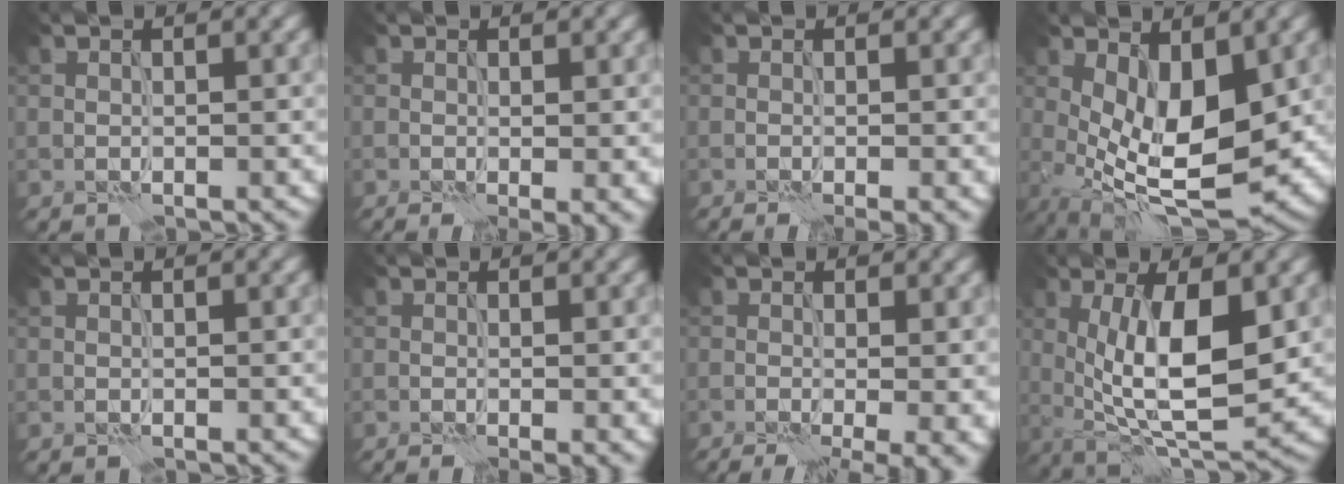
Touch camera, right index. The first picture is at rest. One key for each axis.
{"total": 2.1, "fx": -0.2, "fy": 0.3, "fz": 2.0, "tx": -0.030, "ty": -0.005, "tz": -0.004}
{"total": 1.8, "fx": -0.7, "fy": 0.1, "fz": 1.7, "tx": -0.022, "ty": -0.005, "tz": -0.012}
{"total": 9.0, "fx": -0.4, "fy": 3.8, "fz": 8.2, "tx": -0.154, "ty": -0.009, "tz": -0.007}
{"total": 0.0}
{"total": 1.4, "fx": -0.3, "fy": 0.0, "fz": 1.4, "tx": -0.019, "ty": -0.003, "tz": -0.006}
{"total": 7.5, "fx": -2.0, "fy": 2.7, "fz": 6.7, "tx": -0.062, "ty": -0.011, "tz": -0.022}
{"total": 9.9, "fx": 0.3, "fy": 3.4, "fz": 9.3, "tx": -0.152, "ty": -0.010, "tz": 0.006}